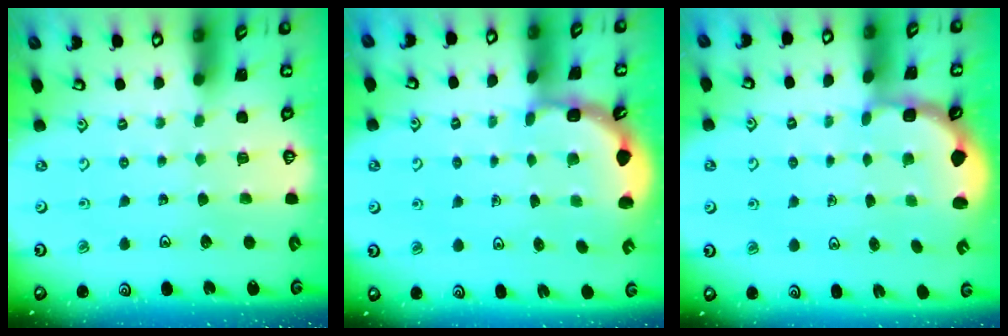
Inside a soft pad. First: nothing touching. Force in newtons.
{"total": 2.3, "press": 2.1, "slide": 0.9}
{"total": 2.7, "press": 2.0, "slide": 1.7}